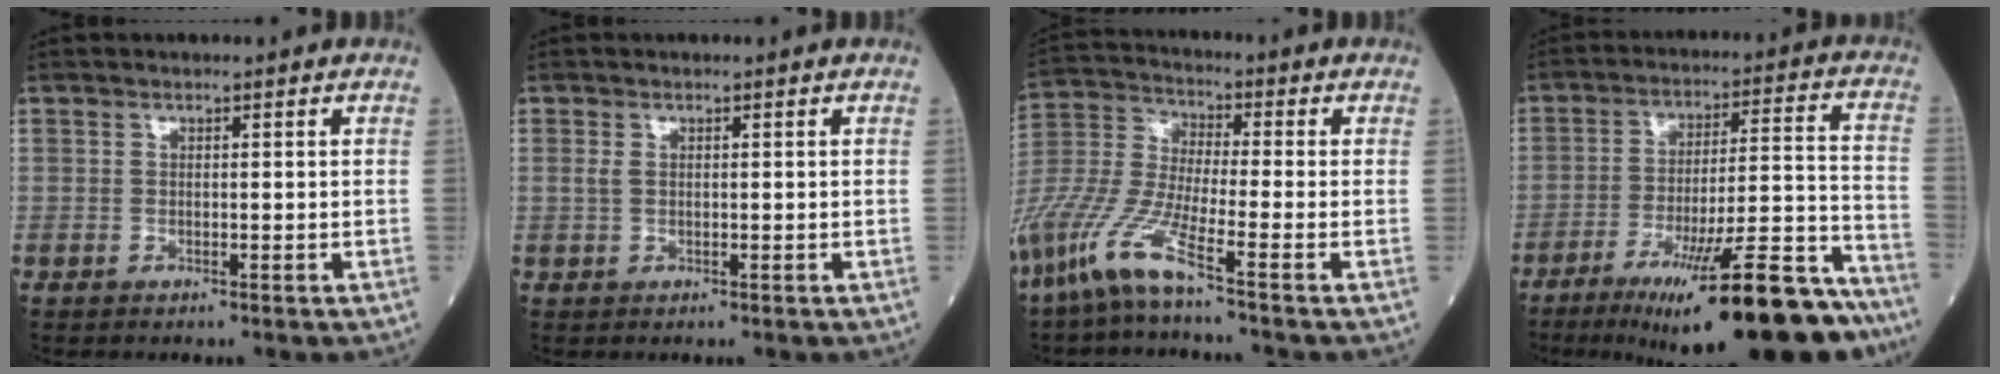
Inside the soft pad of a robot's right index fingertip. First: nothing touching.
{"total": 0.9, "force": [0.2, 0.6, 0.7], "torque": [-0.021, 0.005, 0.004]}
{"total": 13.3, "force": [-8.8, 0.1, 10.0], "torque": [-0.227, -0.026, -0.180]}
{"total": 23.7, "force": [-17.6, 1.9, 15.8], "torque": [-0.168, 0.008, -0.273]}